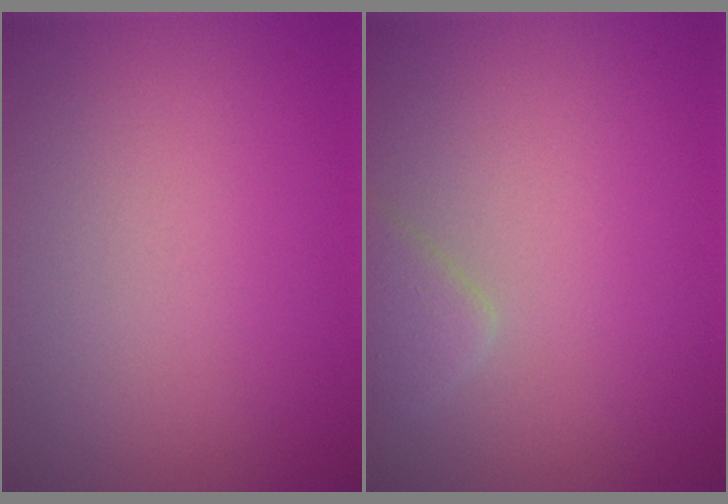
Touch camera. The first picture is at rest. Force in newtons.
{"total": 1.7, "press": 1.7, "slide": 0.1}